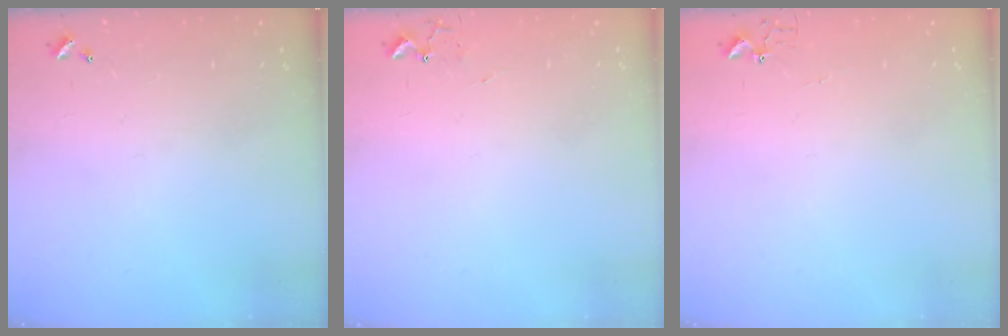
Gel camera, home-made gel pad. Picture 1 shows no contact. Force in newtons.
{"total": 5.4, "press": 5.4, "slide": 0.7}
{"total": 2.7, "press": 2.7, "slide": 0.3}